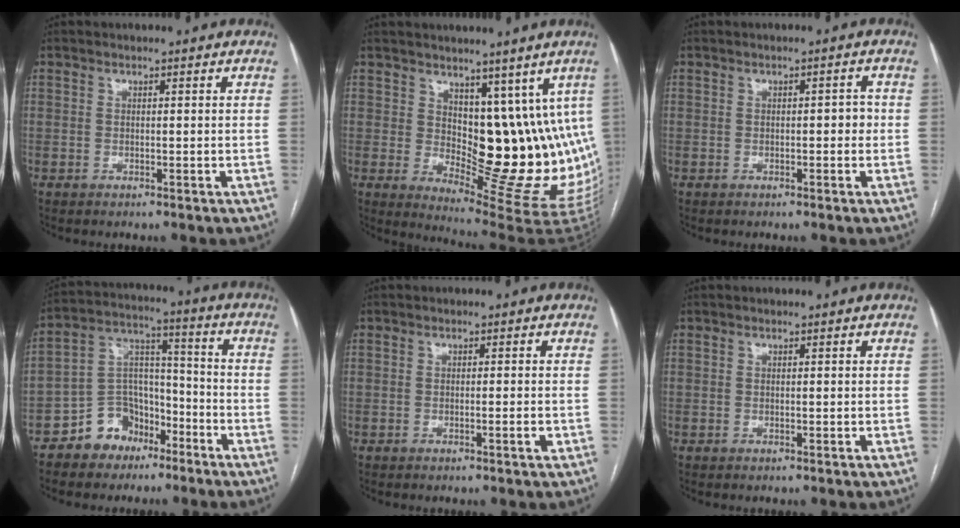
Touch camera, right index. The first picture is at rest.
{"total": 14.6, "force": [4.7, 6.5, 12.2], "torque": [-0.160, -0.018, 0.079]}
{"total": 1.7, "force": [-0.2, 0.8, 1.5], "torque": [-0.015, 0.007, -0.004]}
{"total": 9.7, "force": [-6.4, 6.8, 2.7], "torque": [-0.051, 0.040, -0.112]}
{"total": 1.3, "force": [-0.6, 0.0, 1.1], "torque": [-0.020, -0.001, -0.007]}
{"total": 0.0}